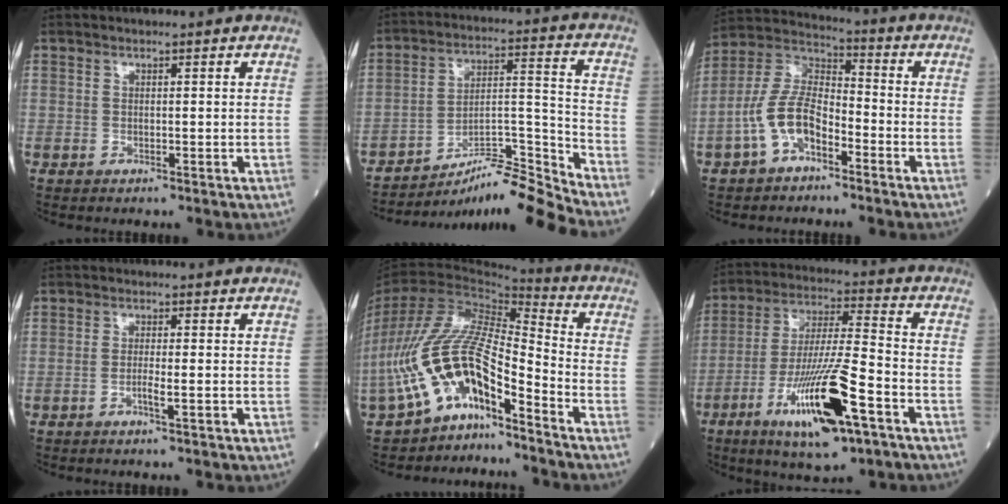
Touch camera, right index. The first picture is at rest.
{"total": 12.0, "force": [-11.1, -1.9, 4.2], "torque": [-0.052, 0.040, -0.187]}
{"total": 9.9, "force": [-4.5, 4.7, 7.4], "torque": [-0.169, 0.021, -0.090]}
{"total": 2.0, "force": [-0.9, -0.1, 1.7], "torque": [-0.033, 0.000, -0.018]}
{"total": 14.1, "force": [-8.0, 4.6, 10.6], "torque": [-0.217, 0.039, -0.145]}
{"total": 16.6, "force": [-7.7, 2.3, 14.5], "torque": [-0.281, -0.020, -0.129]}